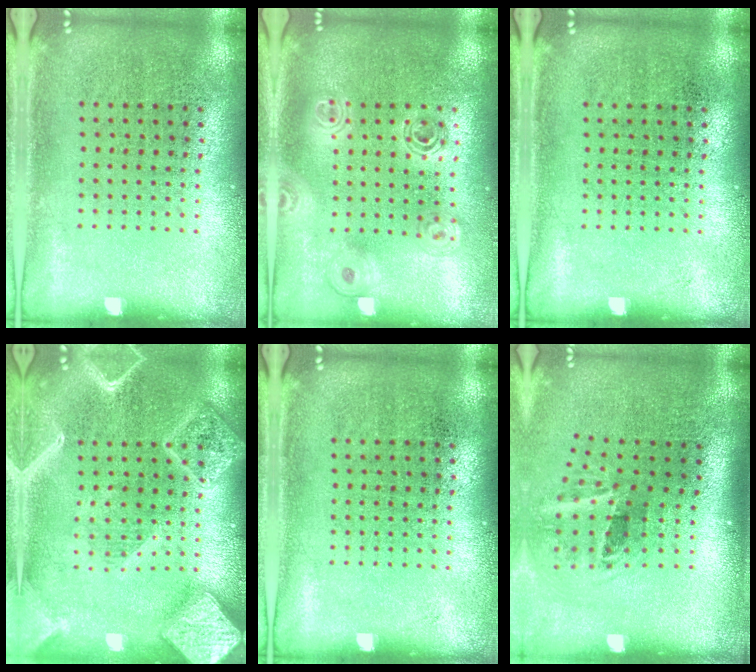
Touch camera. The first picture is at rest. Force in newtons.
{"total": 1.6, "press": 1.4, "slide": 0.7}
{"total": 0.0}
{"total": 3.1, "press": 3.1, "slide": 0.3}
{"total": 0.0}
{"total": 2.0, "press": 1.2, "slide": 1.6}